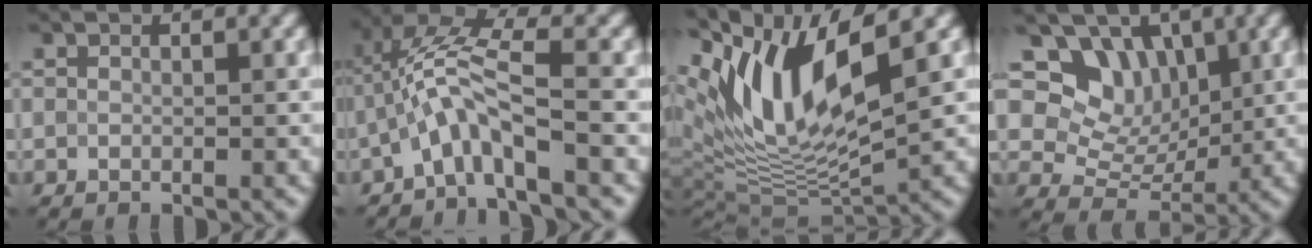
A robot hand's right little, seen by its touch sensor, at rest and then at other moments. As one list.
[{"total": 4.8, "force": [-2.0, 0.7, 4.3], "torque": [-0.091, 0.020, -0.048]}, {"total": 11.0, "force": [4.7, 3.8, 9.2], "torque": [-0.187, -0.003, 0.090]}, {"total": 7.0, "force": [3.5, 5.0, 3.3], "torque": [-0.051, -0.003, 0.051]}]